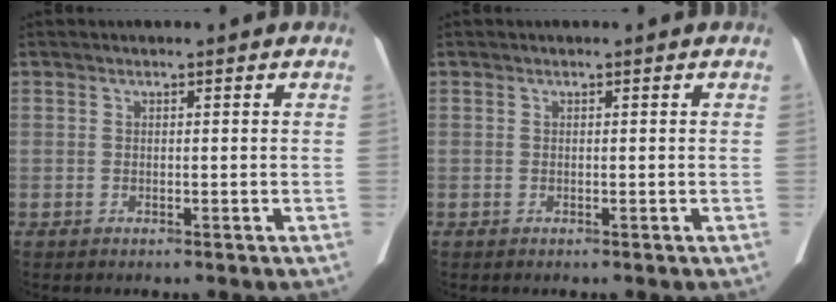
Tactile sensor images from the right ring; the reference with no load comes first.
{"total": 0.0}